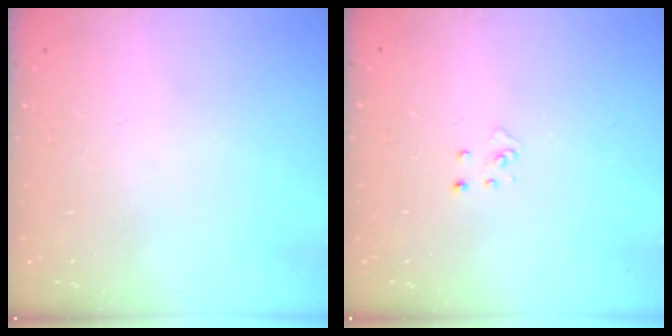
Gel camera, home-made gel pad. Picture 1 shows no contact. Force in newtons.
{"total": 2.8, "press": 2.8, "slide": 0.3}